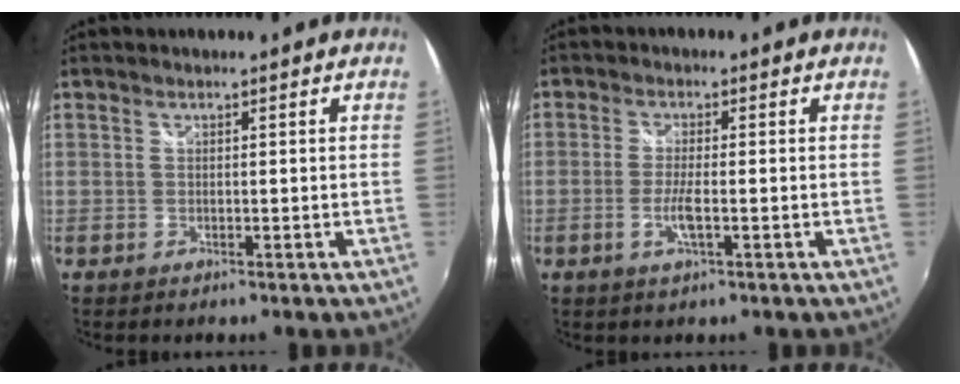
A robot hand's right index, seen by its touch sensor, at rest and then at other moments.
{"total": 3.7, "force": [-1.2, 0.5, 3.5], "torque": [-0.073, -0.005, -0.023]}